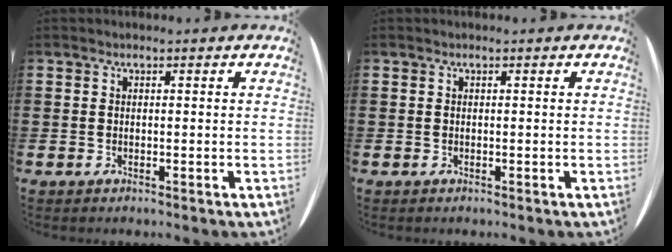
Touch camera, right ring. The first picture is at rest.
{"total": 0.0}